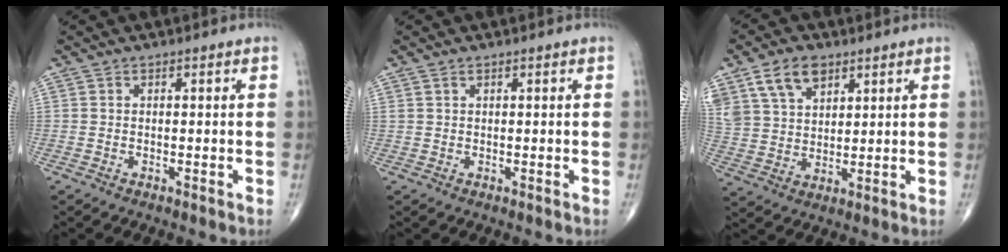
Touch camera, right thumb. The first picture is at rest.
{"total": 0.6, "force": [0.5, 0.3, 0.3], "torque": [-0.008, 0.004, 0.011]}
{"total": 10.6, "force": [6.1, 6.5, 5.8], "torque": [-0.096, -0.015, 0.124]}